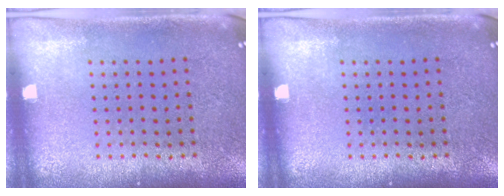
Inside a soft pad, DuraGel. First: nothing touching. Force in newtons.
{"total": 0.0}